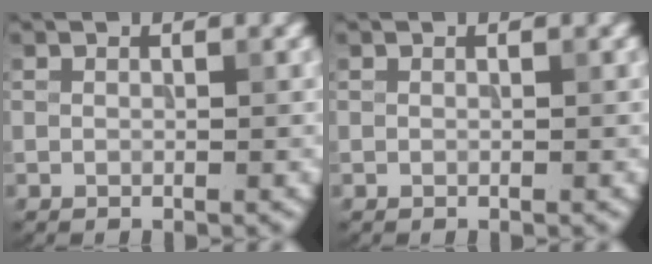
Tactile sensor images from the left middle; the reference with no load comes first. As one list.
[{"total": 0.0}]